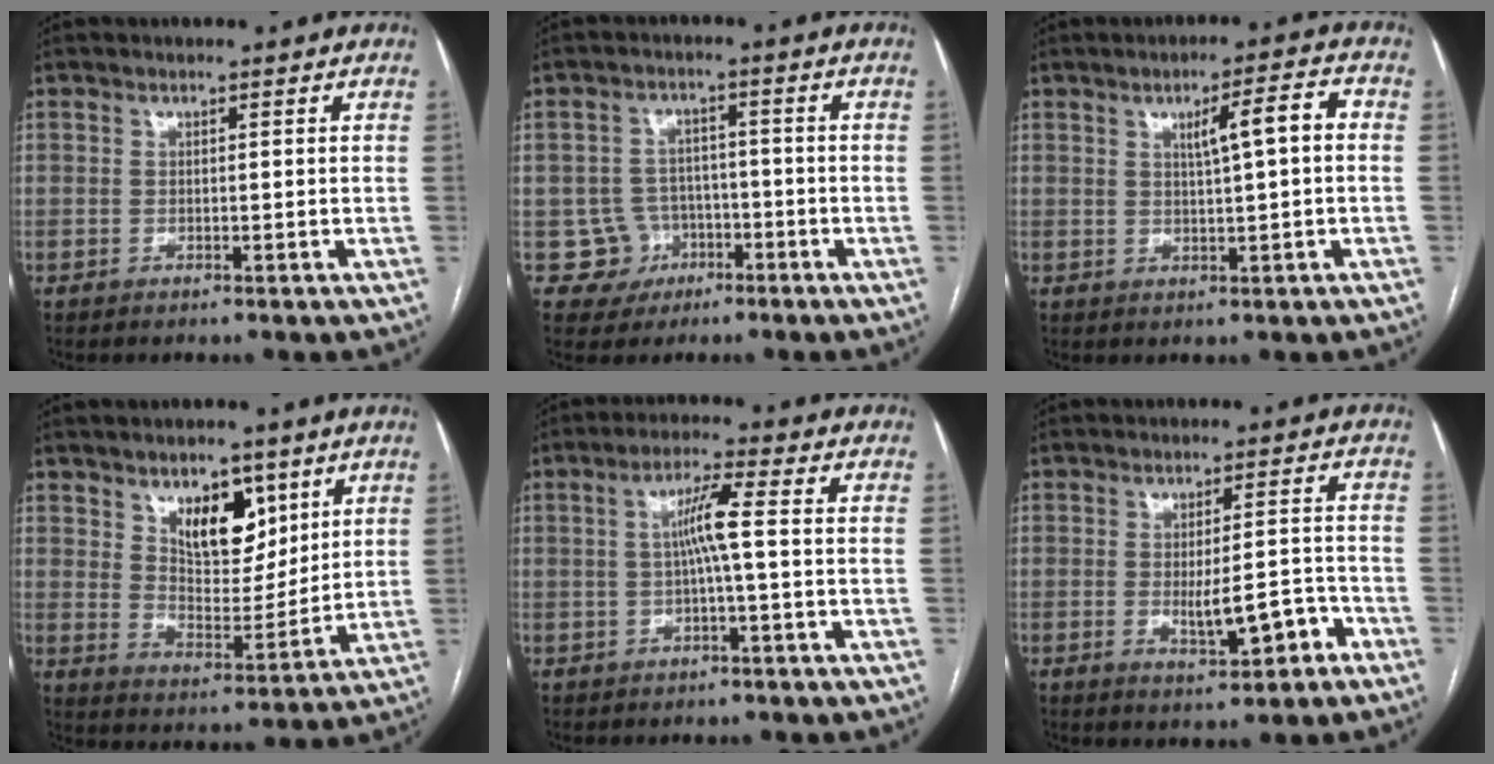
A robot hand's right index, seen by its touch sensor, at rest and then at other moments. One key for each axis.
{"total": 5.4, "fx": -2.0, "fy": 5.0, "fz": -0.1, "tx": 0.012, "ty": 0.015, "tz": -0.027}
{"total": 5.5, "fx": 1.0, "fy": 0.5, "fz": 5.4, "tx": -0.082, "ty": 0.011, "tz": 0.016}
{"total": 9.6, "fx": 5.1, "fy": 4.8, "fz": 6.5, "tx": -0.099, "ty": -0.003, "tz": 0.093}
{"total": 5.1, "fx": 0.0, "fy": -0.3, "fz": 5.1, "tx": -0.091, "ty": 0.014, "tz": 0.001}
{"total": 6.7, "fx": -2.8, "fy": 1.6, "fz": 5.9, "tx": -0.084, "ty": 0.005, "tz": -0.032}